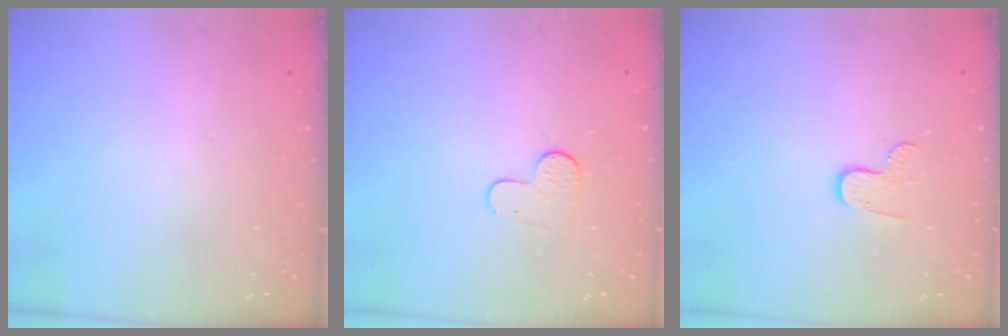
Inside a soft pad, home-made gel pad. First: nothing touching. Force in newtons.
{"total": 5.3, "press": 5.3, "slide": 0.4}
{"total": 5.7, "press": 5.7, "slide": 0.5}